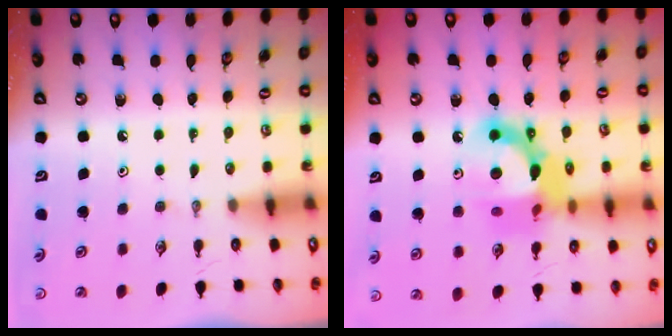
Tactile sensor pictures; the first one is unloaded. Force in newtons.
{"total": 14.7, "press": 14.6, "slide": 1.4}